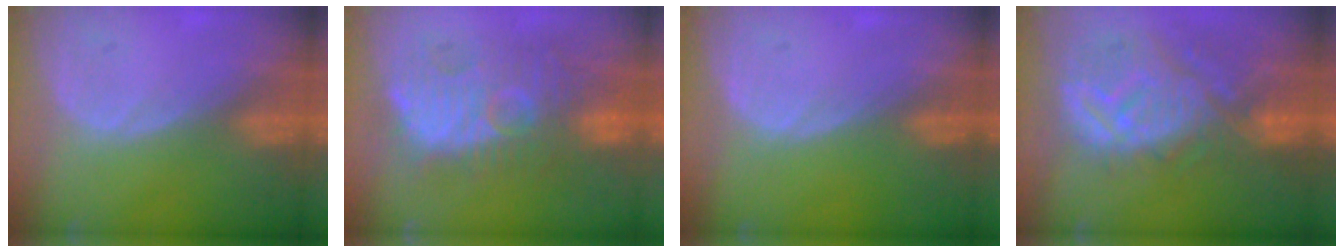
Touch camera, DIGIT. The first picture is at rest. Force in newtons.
{"total": 11.2, "press": 11.0, "slide": 2.0}
{"total": 0.0}
{"total": 12.1, "press": 11.0, "slide": 5.2}